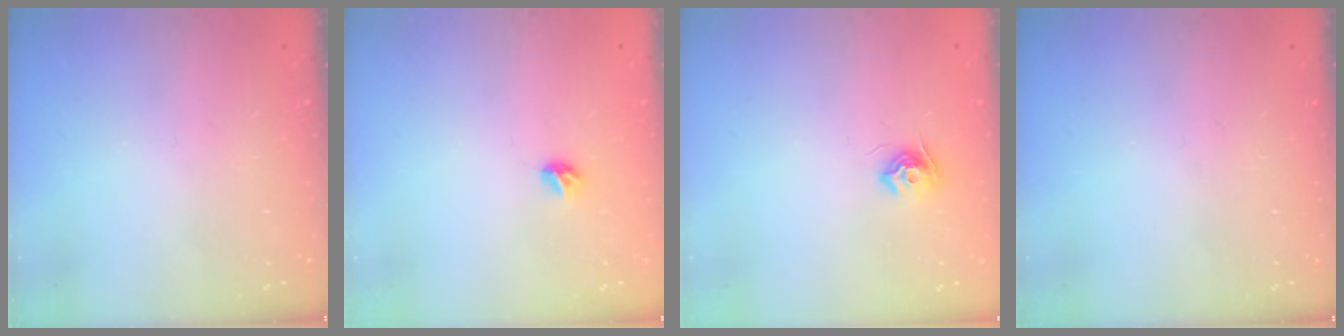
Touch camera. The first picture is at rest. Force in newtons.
{"total": 4.5, "press": 4.4, "slide": 0.9}
{"total": 8.2, "press": 8.2, "slide": 0.1}
{"total": 0.0}